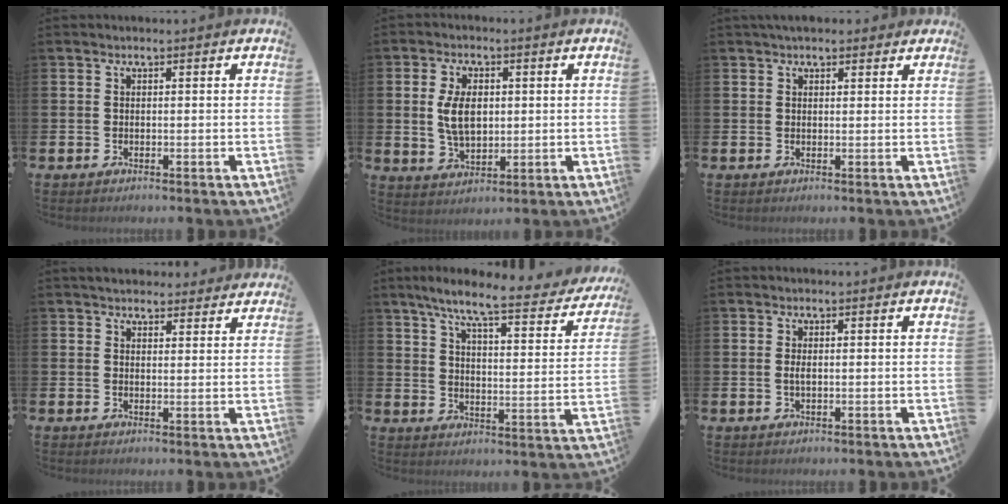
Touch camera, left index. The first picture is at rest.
{"total": 5.9, "force": [1.0, 3.5, 4.6], "torque": [-0.095, 0.006, 0.014]}
{"total": 2.6, "force": [2.4, 1.1, 0.5], "torque": [-0.001, -0.006, 0.040]}
{"total": 3.7, "force": [3.5, 1.0, 0.1], "torque": [0.004, -0.016, 0.064]}
{"total": 8.0, "force": [6.6, 0.6, 4.5], "torque": [-0.095, -0.047, 0.103]}
{"total": 1.0, "force": [0.0, 0.4, 1.0], "torque": [-0.019, 0.003, -0.001]}